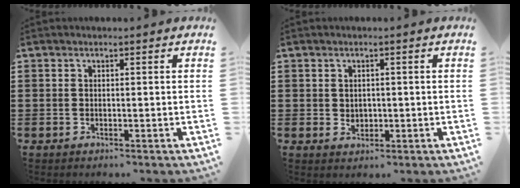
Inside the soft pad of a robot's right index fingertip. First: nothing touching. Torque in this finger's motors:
{"motor_torque": [0.02, 1.56, 0.02, 0.00]}